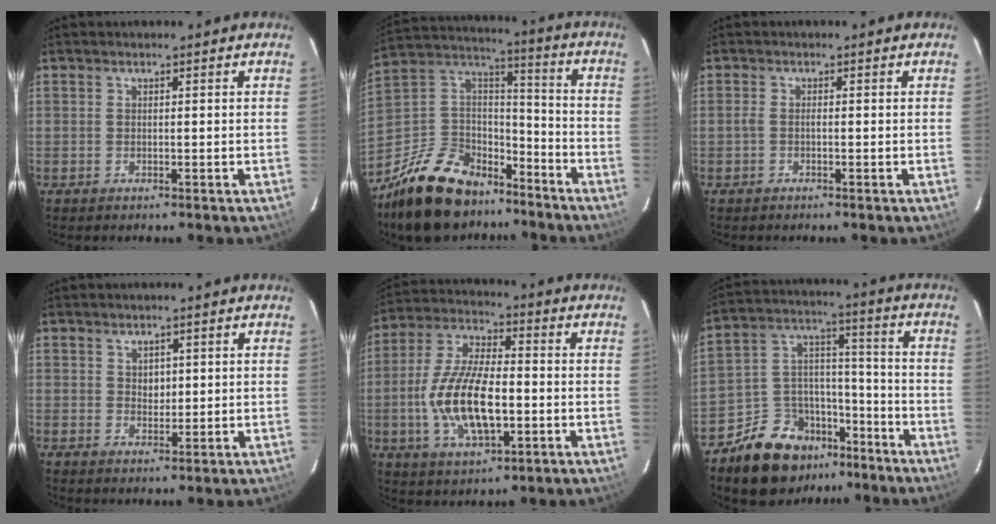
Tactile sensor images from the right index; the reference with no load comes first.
{"total": 21.3, "force": [-15.0, 12.0, 9.3], "torque": [-0.214, 0.044, -0.234]}
{"total": 0.8, "force": [-0.4, 0.1, 0.7], "torque": [-0.014, 0.003, -0.009]}
{"total": 2.3, "force": [0.8, 1.9, 1.0], "torque": [-0.010, 0.003, 0.016]}
{"total": 15.4, "force": [-3.0, 6.5, 13.6], "torque": [-0.283, -0.001, -0.054]}
{"total": 15.1, "force": [-10.4, 9.4, 5.4], "torque": [-0.115, 0.059, -0.153]}